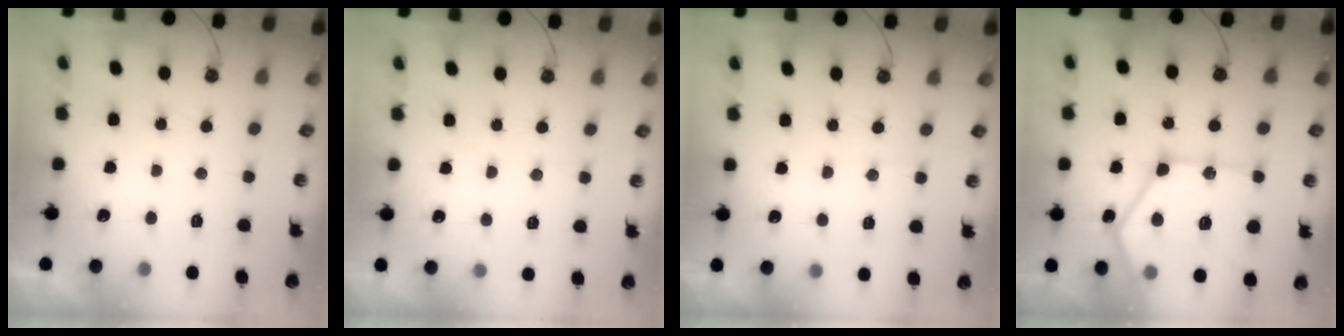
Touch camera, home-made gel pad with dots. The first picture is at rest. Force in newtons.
{"total": 5.3, "press": 5.3, "slide": 0.7}
{"total": 4.8, "press": 4.7, "slide": 0.5}
{"total": 25.8, "press": 25.7, "slide": 2.6}